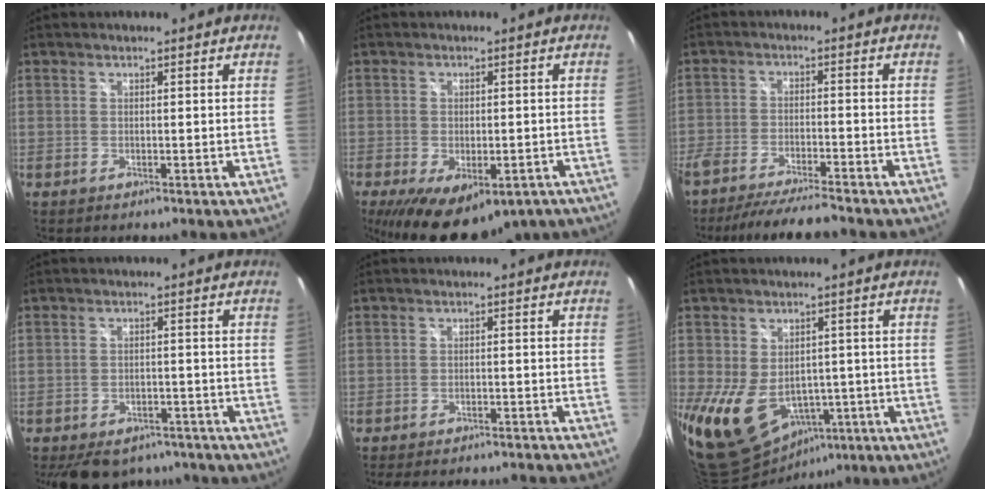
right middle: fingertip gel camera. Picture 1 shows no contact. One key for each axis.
{"total": 15.6, "fx": -9.4, "fy": 7.5, "fz": 10.0, "tx": -0.192, "ty": -0.039, "tz": -0.125}
{"total": 10.9, "fx": -9.9, "fy": 0.9, "fz": 4.6, "tx": -0.104, "ty": -0.013, "tz": -0.164}
{"total": 13.3, "fx": -10.4, "fy": 6.7, "fz": 4.9, "tx": -0.113, "ty": 0.007, "tz": -0.134}
{"total": 14.5, "fx": -13.0, "fy": 2.8, "fz": 5.9, "tx": -0.116, "ty": -0.018, "tz": -0.171}
{"total": 16.4, "fx": -5.1, "fy": 12.3, "fz": 9.6, "tx": -0.239, "ty": -0.028, "tz": -0.055}